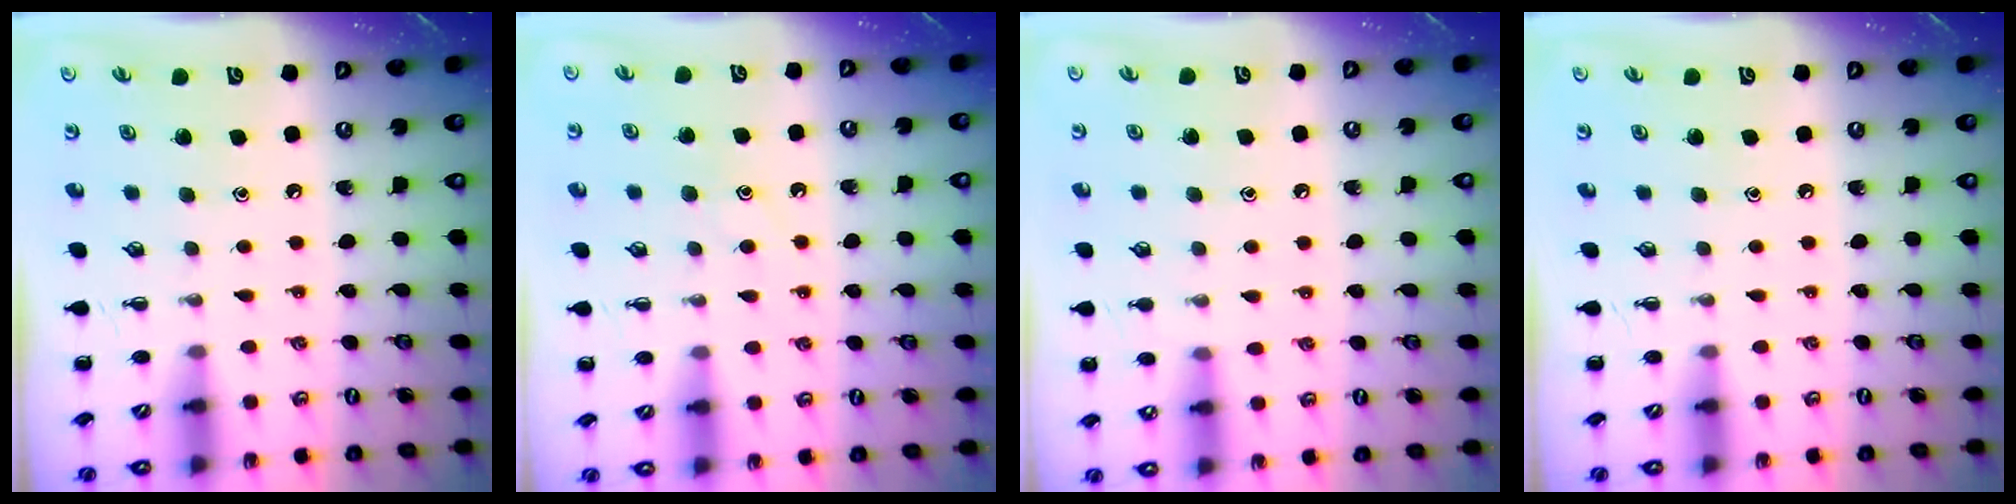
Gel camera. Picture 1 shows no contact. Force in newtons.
{"total": 7.7, "press": 7.6, "slide": 1.1}
{"total": 5.6, "press": 5.3, "slide": 1.9}
{"total": 0.0}